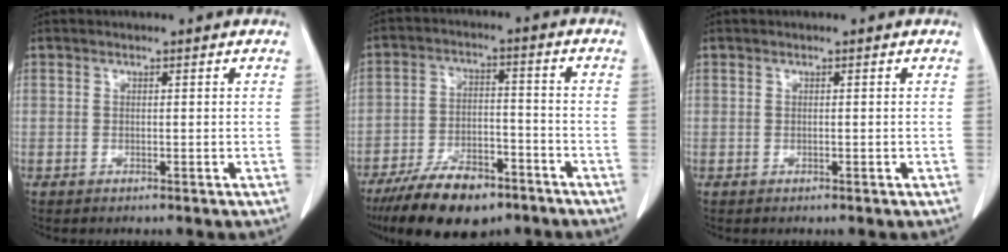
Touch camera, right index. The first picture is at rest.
{"total": 12.6, "force": [-9.1, 4.9, 7.2], "torque": [-0.122, -0.008, -0.158]}
{"total": 0.0}